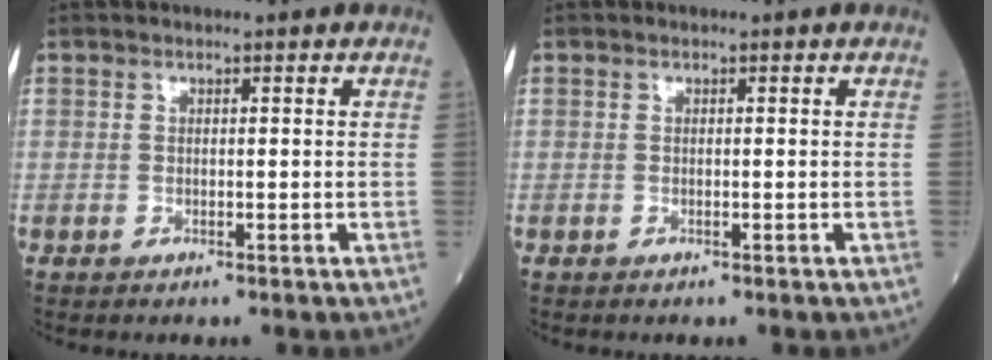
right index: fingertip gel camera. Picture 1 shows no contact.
{"total": 0.0}